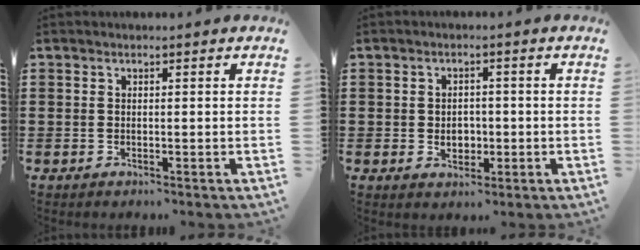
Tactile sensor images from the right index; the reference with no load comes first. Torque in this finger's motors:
{"motor_torque": [1.23, 0.91, 0.08, 0.03]}